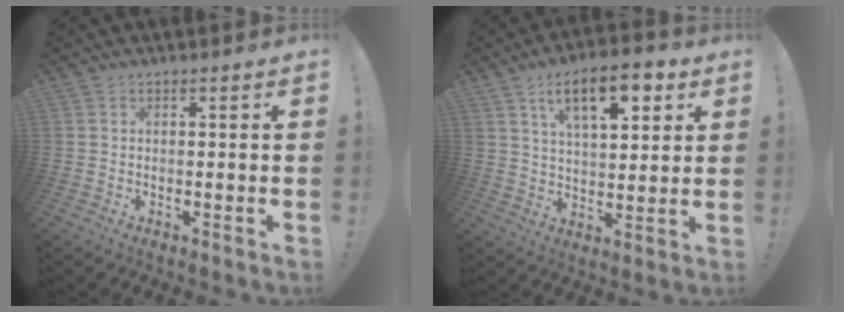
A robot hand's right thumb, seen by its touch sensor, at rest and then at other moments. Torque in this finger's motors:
{"motor_torque": [0.65, 0.72, 0.98, 1.03, 0.23]}